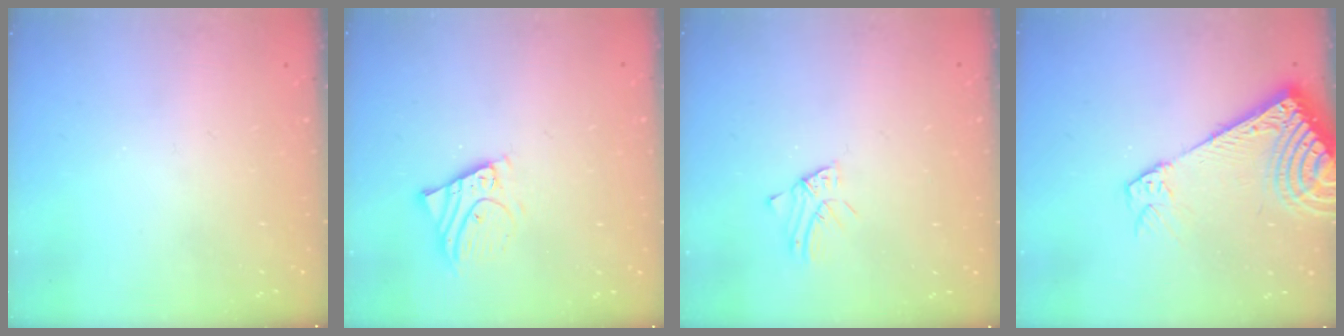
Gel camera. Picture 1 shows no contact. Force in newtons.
{"total": 5.5, "press": 5.4, "slide": 0.6}
{"total": 1.6, "press": 1.6, "slide": 0.1}
{"total": 12.4, "press": 12.2, "slide": 2.0}